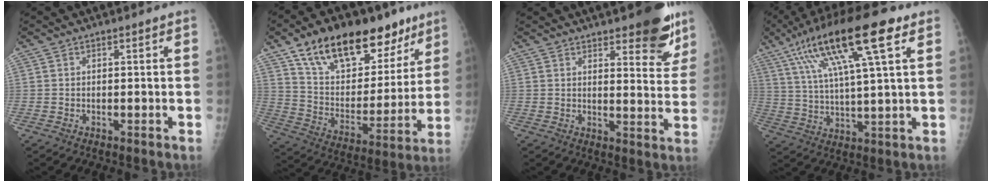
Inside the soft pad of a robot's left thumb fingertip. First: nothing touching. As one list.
[{"total": 26.7, "force": [16.7, 13.4, 16.0], "torque": [-0.215, -0.032, 0.274]}, {"total": 11.1, "force": [7.5, 3.8, 7.3], "torque": [-0.053, -0.045, 0.095]}, {"total": 19.0, "force": [8.9, 3.8, 16.4], "torque": [-0.302, 0.003, 0.152]}]